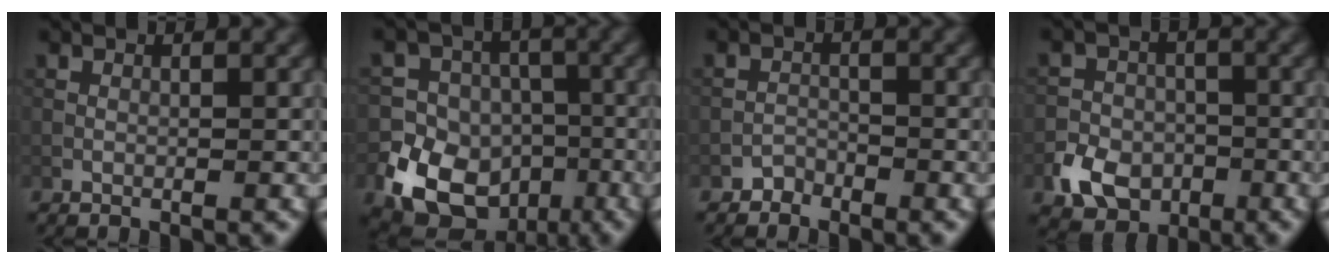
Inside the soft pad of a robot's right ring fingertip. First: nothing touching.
{"total": 14.3, "force": [-6.3, 12.1, 4.3], "torque": [-0.086, -0.048, -0.116]}
{"total": 1.1, "force": [-0.9, 0.6, -0.1], "torque": [0.004, 0.008, -0.015]}
{"total": 4.6, "force": [-2.0, 3.6, 2.0], "torque": [-0.035, -0.006, -0.039]}